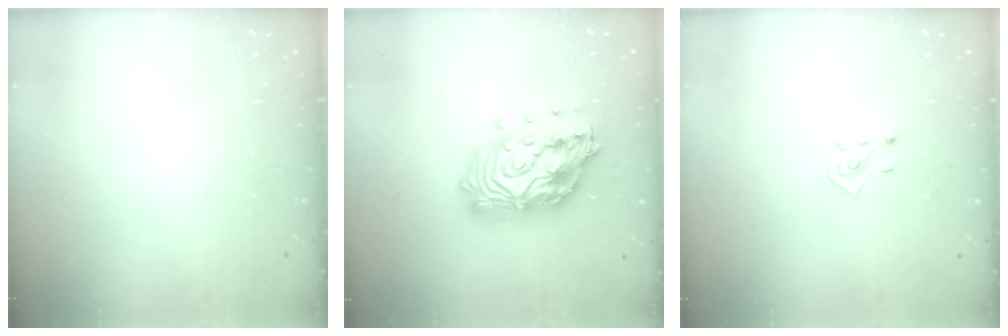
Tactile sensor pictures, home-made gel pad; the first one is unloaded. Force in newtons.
{"total": 20.2, "press": 20.1, "slide": 2.1}
{"total": 4.2, "press": 4.1, "slide": 0.7}